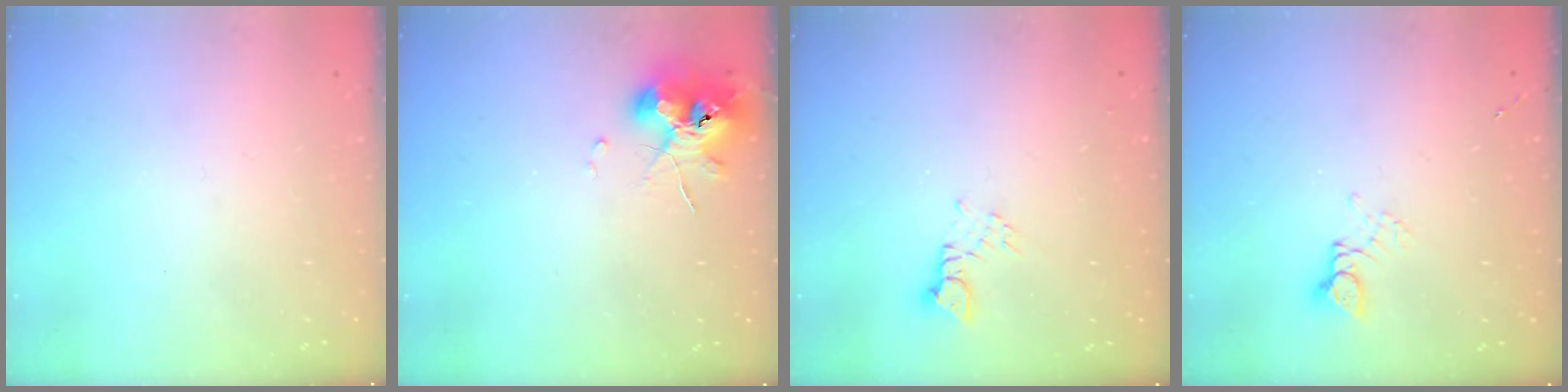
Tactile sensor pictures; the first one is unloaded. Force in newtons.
{"total": 9.7, "press": 9.6, "slide": 1.4}
{"total": 2.5, "press": 2.5, "slide": 0.1}
{"total": 2.6, "press": 2.6, "slide": 0.1}